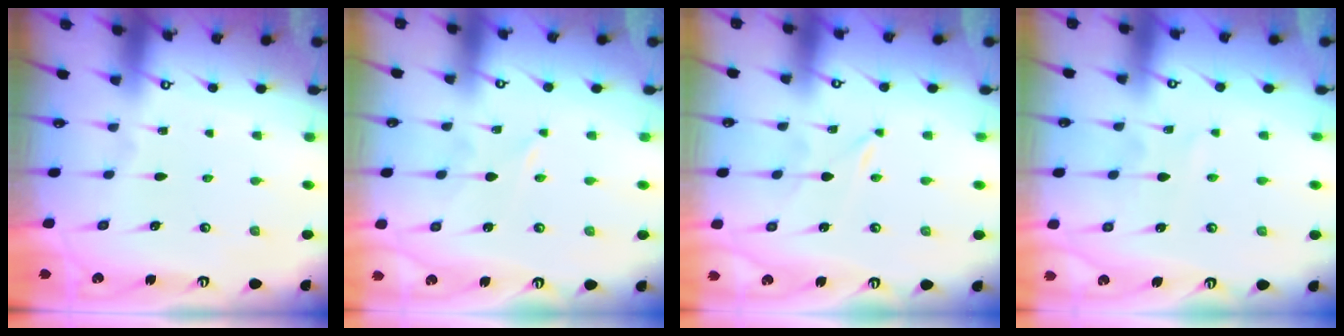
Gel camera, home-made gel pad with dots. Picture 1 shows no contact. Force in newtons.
{"total": 0.6, "press": 0.6, "slide": 0.1}
{"total": 0.0}
{"total": 2.4, "press": 2.4, "slide": 0.3}